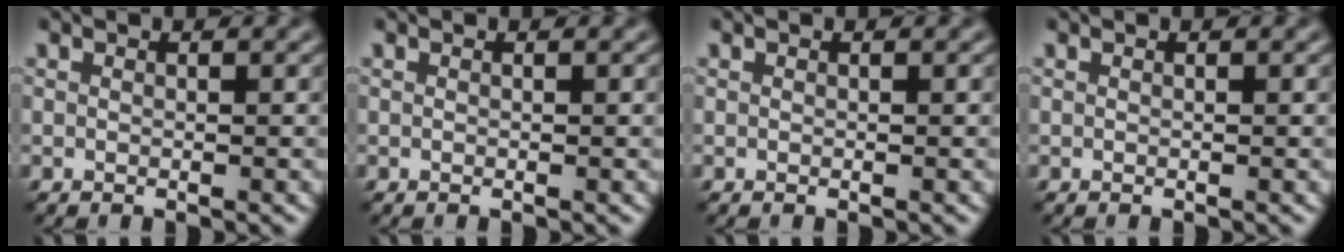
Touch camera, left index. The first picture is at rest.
{"total": 0.0}
{"total": 0.0}
{"total": 0.0}